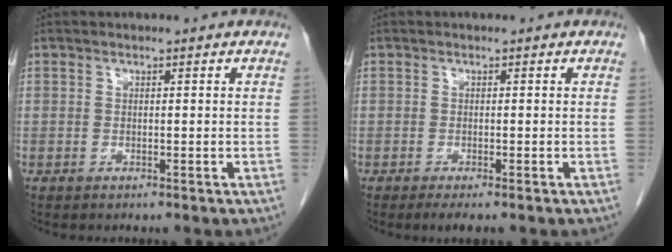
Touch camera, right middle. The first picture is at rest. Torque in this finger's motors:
{"motor_torque": [0.38, -0.20, -0.01, 0.02]}